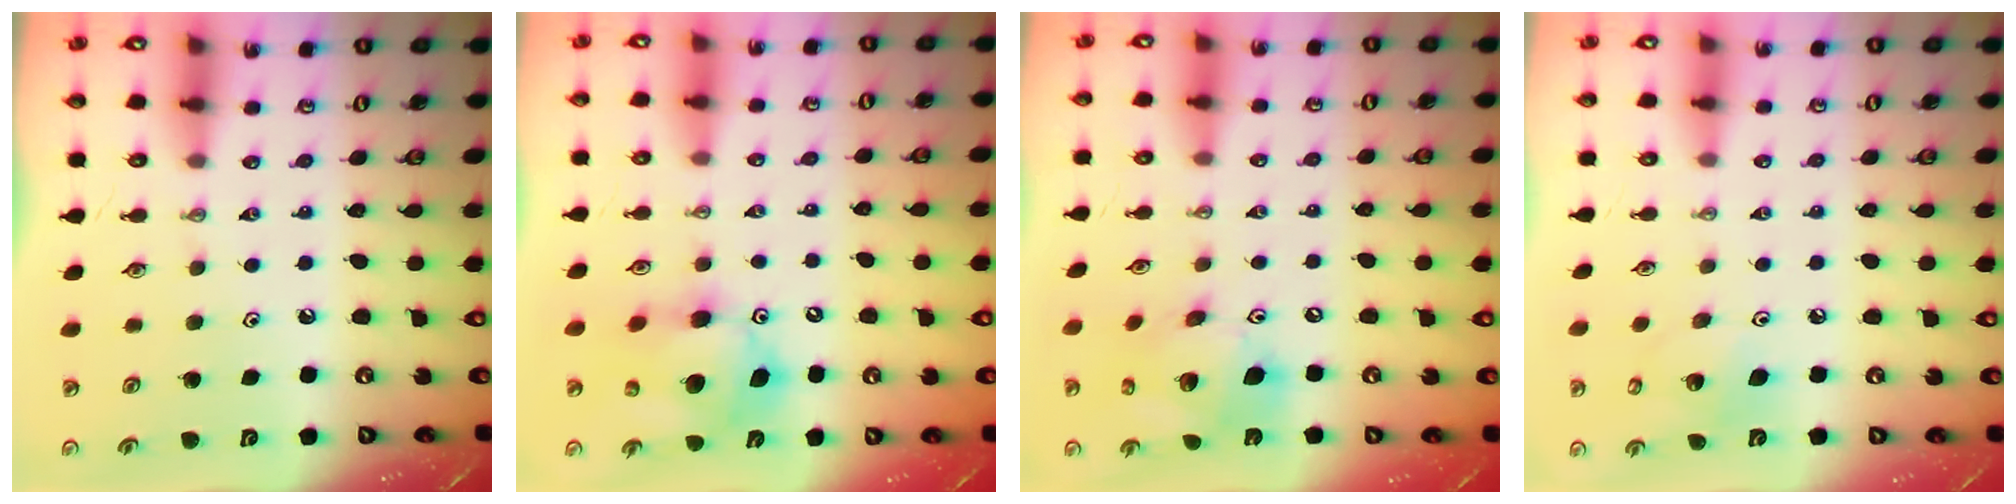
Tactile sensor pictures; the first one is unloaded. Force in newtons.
{"total": 13.2, "press": 12.9, "slide": 2.5}
{"total": 14.8, "press": 14.7, "slide": 2.0}
{"total": 9.6, "press": 9.4, "slide": 1.9}